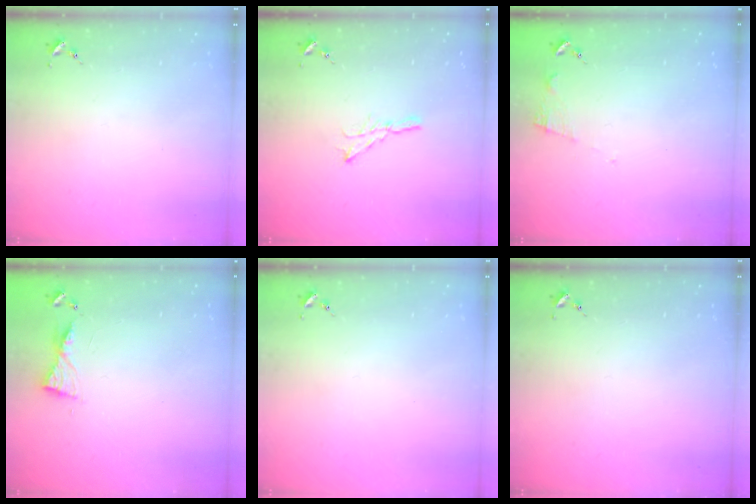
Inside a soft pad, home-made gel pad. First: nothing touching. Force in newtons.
{"total": 5.3, "press": 5.3, "slide": 0.2}
{"total": 6.7, "press": 6.7, "slide": 0.5}
{"total": 5.6, "press": 5.6, "slide": 0.5}
{"total": 0.0}
{"total": 0.0}